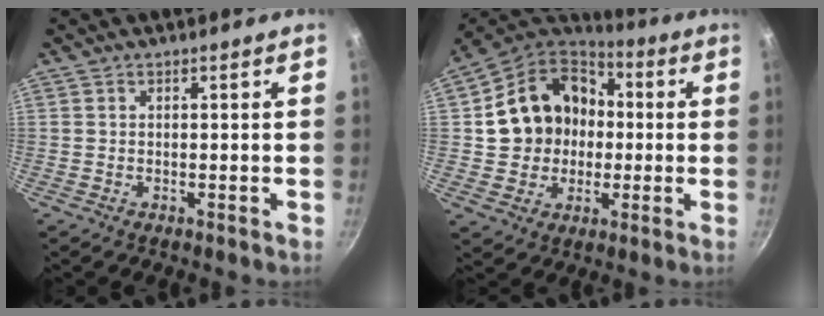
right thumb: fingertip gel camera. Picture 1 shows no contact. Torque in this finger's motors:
{"motor_torque": [0.92, 3.16, 0.79, -0.61, 0.14]}